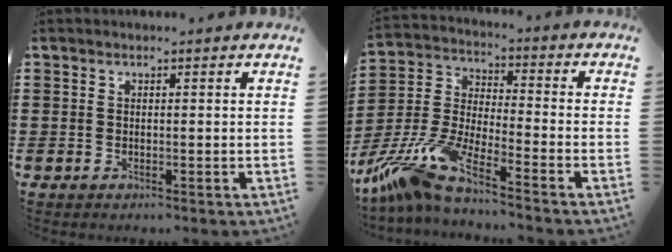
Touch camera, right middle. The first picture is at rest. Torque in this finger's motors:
{"motor_torque": [2.14, 0.00, 0.41, 0.21]}